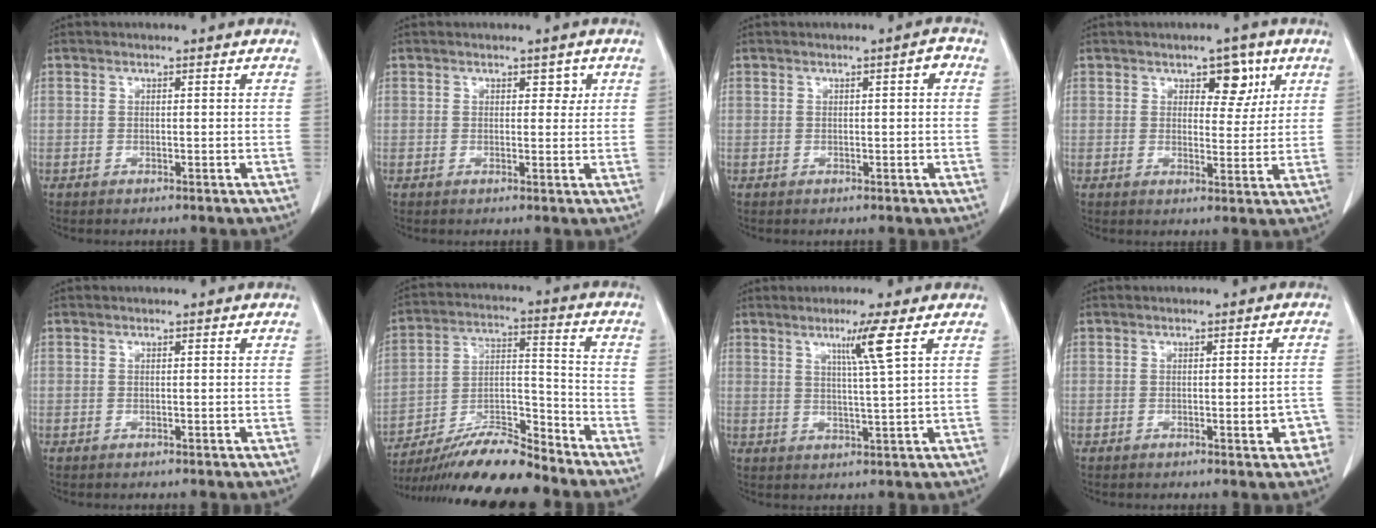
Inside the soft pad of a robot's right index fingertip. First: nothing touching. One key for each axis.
{"total": 1.9, "fx": 0.9, "fy": 1.2, "fz": 1.1, "tx": -0.006, "ty": -0.001, "tz": 0.010}
{"total": 1.7, "fx": 0.5, "fy": 0.4, "fz": 1.6, "tx": -0.020, "ty": 0.006, "tz": 0.005}
{"total": 5.2, "fx": 2.7, "fy": 2.8, "fz": 3.4, "tx": -0.037, "ty": 0.004, "tz": 0.037}
{"total": 0.0}
{"total": 13.9, "fx": -12.5, "fy": 1.4, "fz": 5.9, "tx": -0.097, "ty": 0.010, "tz": -0.224}
{"total": 5.1, "fx": 2.4, "fy": -1.5, "fz": 4.3, "tx": -0.078, "ty": -0.011, "tz": 0.046}
{"total": 3.0, "fx": -1.4, "fy": 0.8, "fz": 2.5, "tx": -0.023, "ty": 0.000, "tz": -0.016}